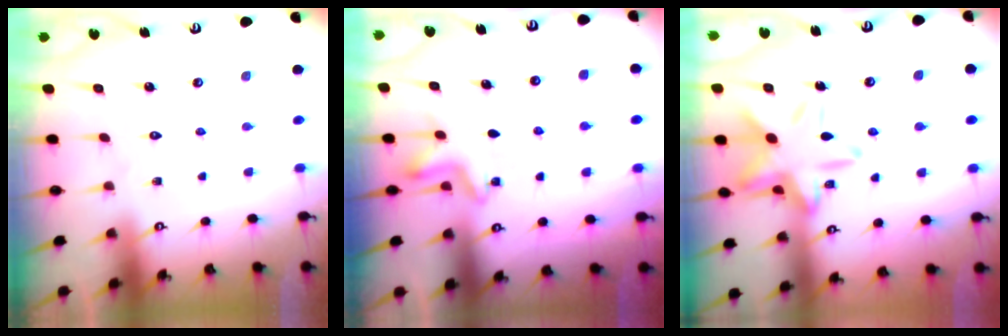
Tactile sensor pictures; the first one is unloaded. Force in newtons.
{"total": 4.3, "press": 4.1, "slide": 1.3}
{"total": 15.3, "press": 15.3, "slide": 1.0}